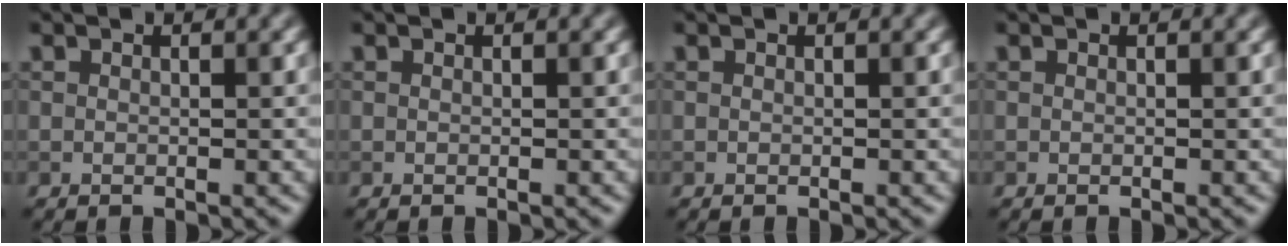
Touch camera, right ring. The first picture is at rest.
{"total": 0.0}
{"total": 0.0}
{"total": 0.0}